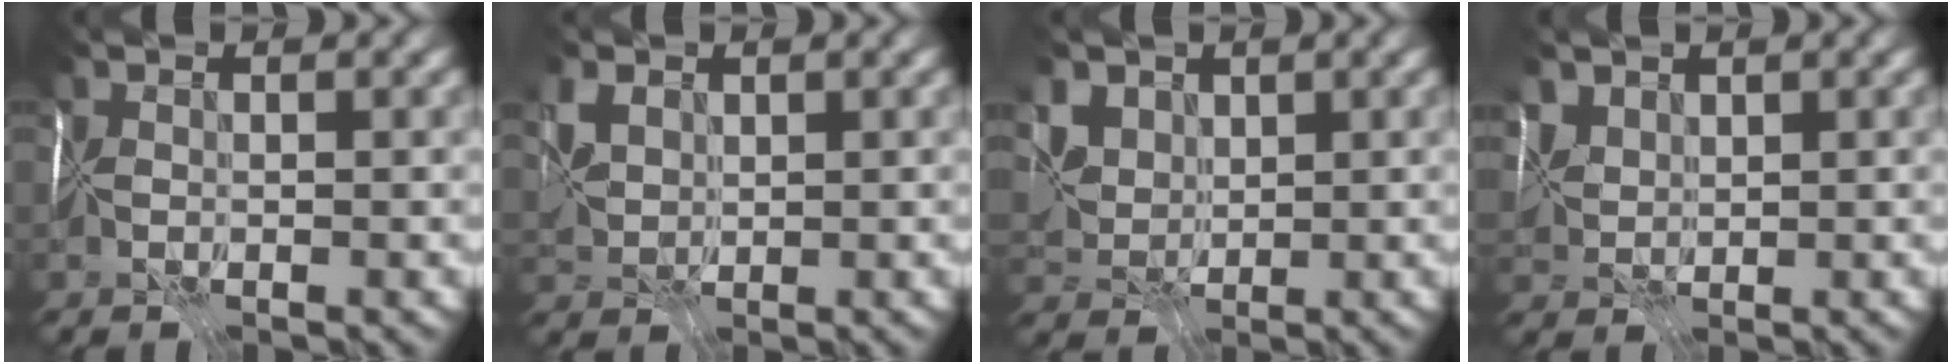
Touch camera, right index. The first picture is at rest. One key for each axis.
{"total": 2.1, "fx": 1.3, "fy": 1.2, "fz": 1.0, "tx": -0.022, "ty": 0.000, "tz": 0.025}
{"total": 3.8, "fx": 2.4, "fy": 2.4, "fz": 1.7, "tx": -0.050, "ty": 0.007, "tz": 0.050}
{"total": 2.0, "fx": 1.8, "fy": 0.7, "fz": 0.4, "tx": -0.011, "ty": 0.001, "tz": 0.037}